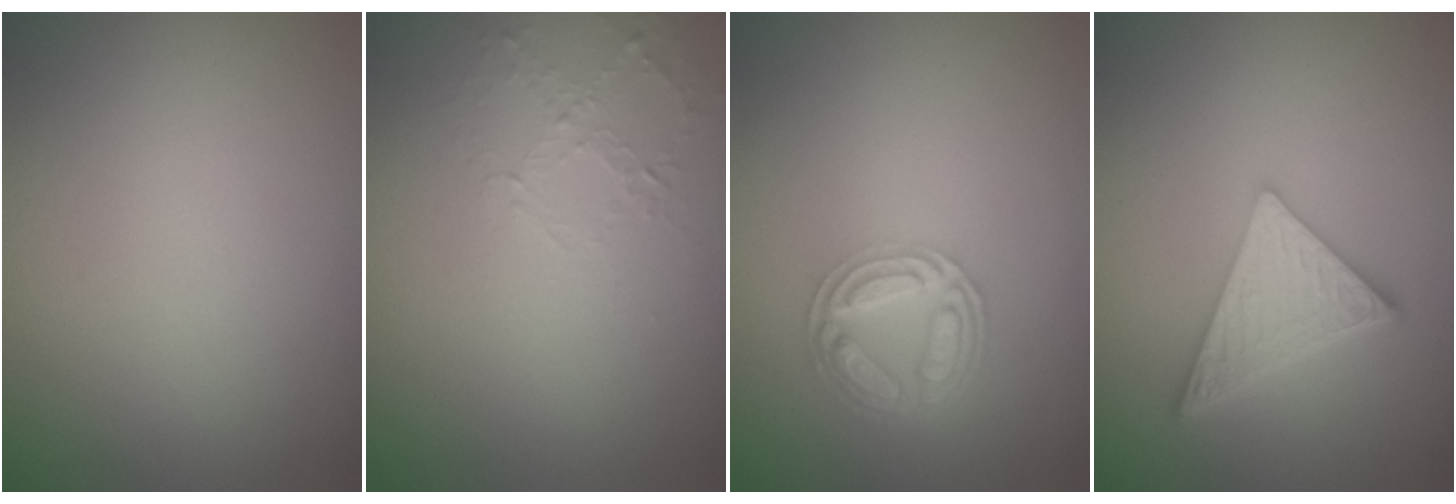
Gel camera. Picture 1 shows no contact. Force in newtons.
{"total": 1.0, "press": 0.4, "slide": 0.9}
{"total": 4.6, "press": 3.5, "slide": 3.0}
{"total": 4.8, "press": 4.2, "slide": 2.4}